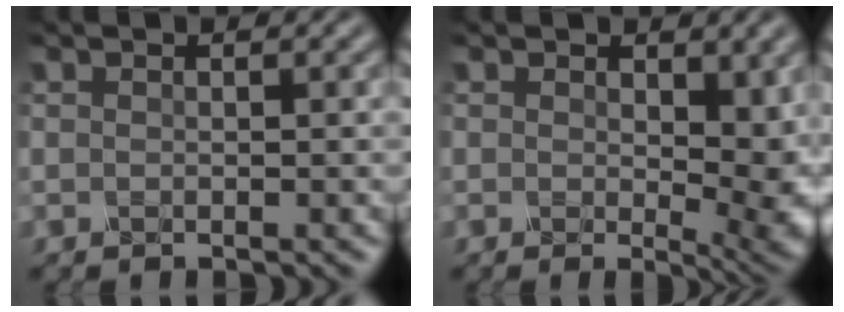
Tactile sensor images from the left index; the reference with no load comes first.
{"total": 6.8, "force": [0.8, 3.4, 5.9], "torque": [-0.074, -0.012, 0.014]}